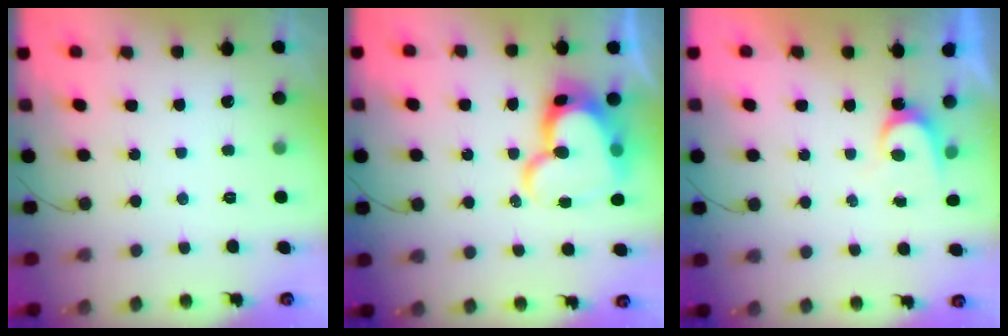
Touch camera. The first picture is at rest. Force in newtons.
{"total": 17.1, "press": 17.1, "slide": 1.7}
{"total": 4.0, "press": 4.0, "slide": 0.3}